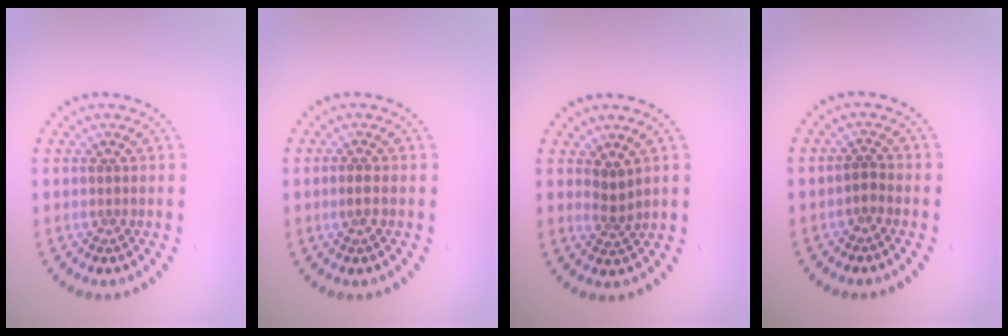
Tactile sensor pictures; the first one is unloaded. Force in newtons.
{"total": 0.9, "press": 0.8, "slide": 0.4}
{"total": 1.7, "press": 1.1, "slide": 1.3}
{"total": 0.8, "press": 0.7, "slide": 0.4}